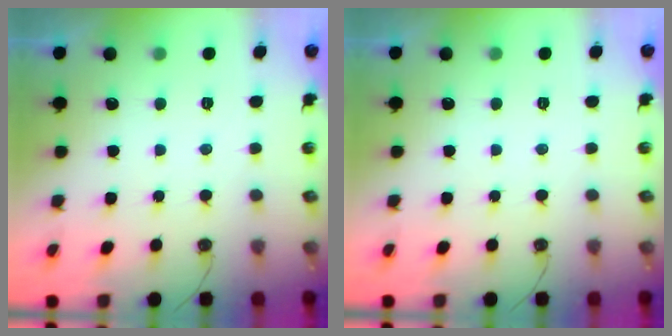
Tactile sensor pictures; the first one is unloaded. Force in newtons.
{"total": 0.0}